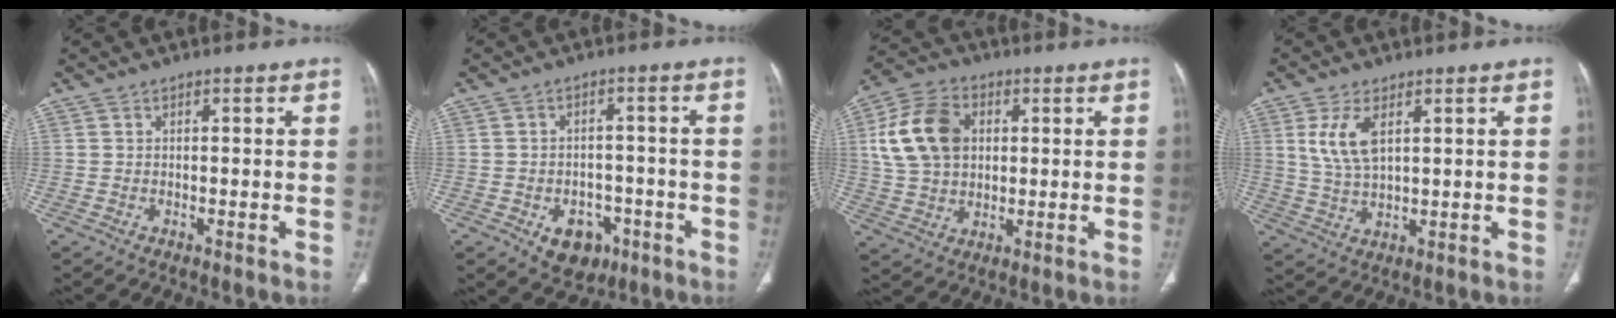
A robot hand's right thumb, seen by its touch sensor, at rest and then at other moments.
{"total": 7.5, "force": [-3.4, 5.5, 3.8], "torque": [-0.026, 0.025, -0.040]}
{"total": 14.3, "force": [3.0, 10.2, 9.6], "torque": [-0.167, 0.011, 0.053]}
{"total": 7.5, "force": [2.7, 3.5, 6.0], "torque": [-0.126, -0.010, 0.063]}